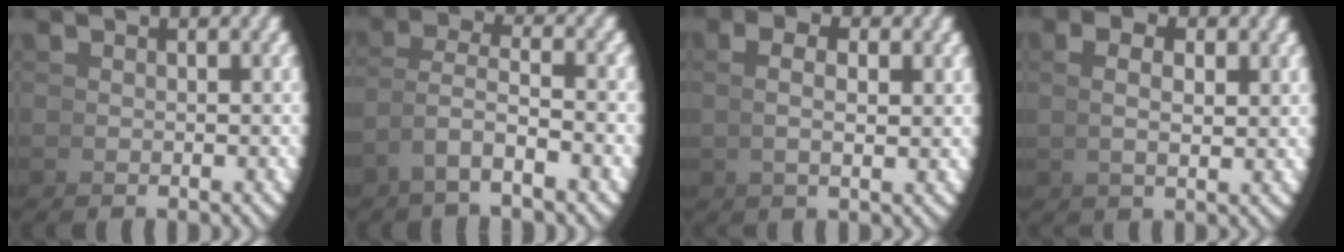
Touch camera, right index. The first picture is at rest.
{"total": 3.4, "force": [0.0, 1.7, 2.9], "torque": [-0.063, -0.008, 0.004]}
{"total": 2.1, "force": [1.1, -0.4, 1.8], "torque": [-0.032, 0.005, 0.024]}
{"total": 2.0, "force": [1.2, -0.4, 1.5], "torque": [-0.022, 0.002, 0.028]}